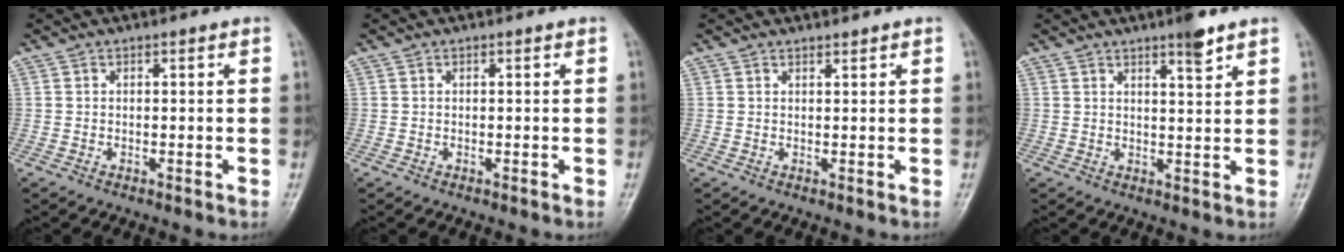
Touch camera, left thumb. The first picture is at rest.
{"total": 0.0}
{"total": 0.8, "force": [0.8, 0.1, 0.1], "torque": [-0.002, -0.008, 0.013]}
{"total": 4.2, "force": [3.0, 0.6, 2.9], "torque": [-0.039, -0.021, 0.046]}